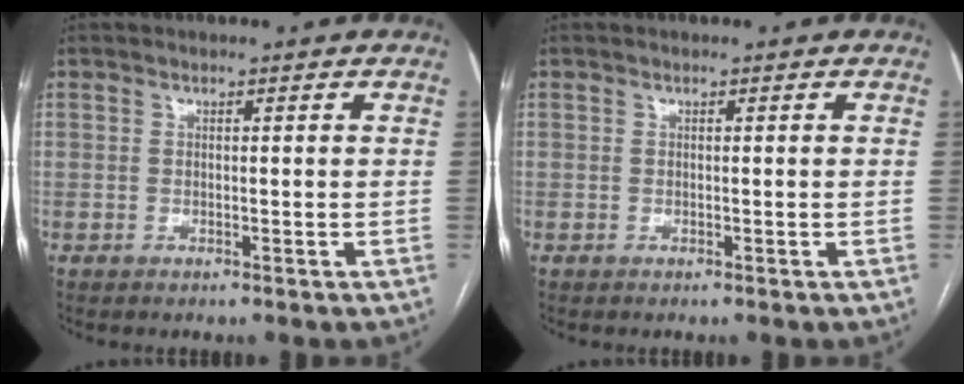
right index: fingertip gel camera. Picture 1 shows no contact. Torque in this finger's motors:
{"motor_torque": [0.01, 0.00, 0.00, 0.00]}